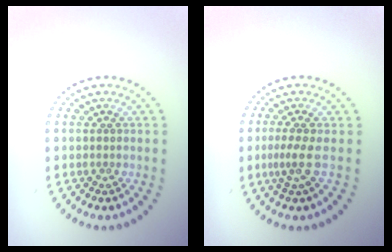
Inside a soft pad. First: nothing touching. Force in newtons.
{"total": 2.1, "press": 1.4, "slide": 1.5}